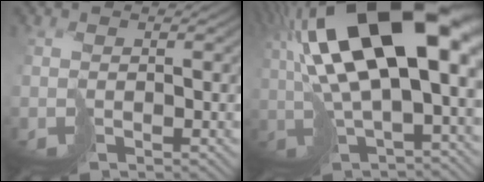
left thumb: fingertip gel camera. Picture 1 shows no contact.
{"total": 19.1, "force": [4.1, 7.2, 17.2], "torque": [-0.330, 0.019, 0.071]}